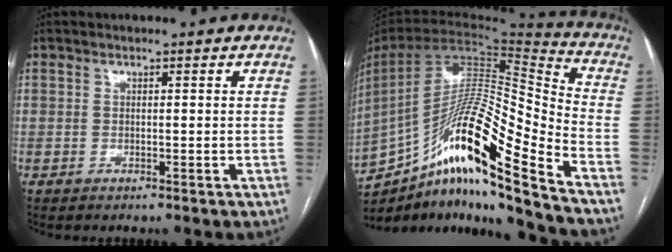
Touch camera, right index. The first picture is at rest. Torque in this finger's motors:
{"motor_torque": [0.71, -0.62, 0.39, 0.21]}